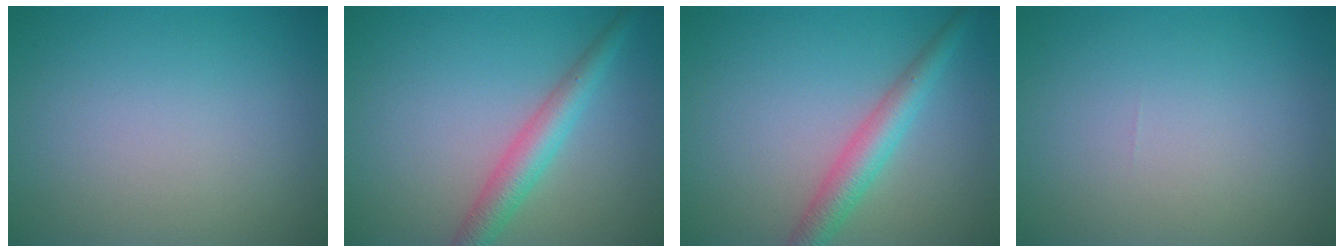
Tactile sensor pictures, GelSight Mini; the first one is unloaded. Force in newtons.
{"total": 3.5, "press": 3.5, "slide": 0.1}
{"total": 3.5, "press": 3.5, "slide": 0.1}
{"total": 0.0}